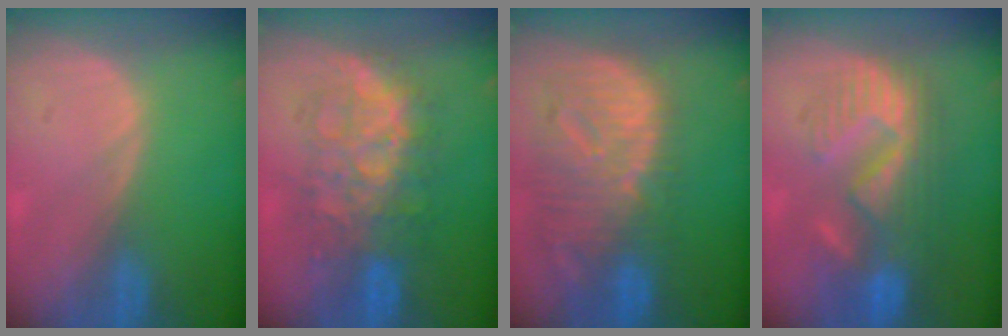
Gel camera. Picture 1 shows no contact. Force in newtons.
{"total": 8.9, "press": 8.9, "slide": 0.5}
{"total": 12.6, "press": 10.8, "slide": 6.4}
{"total": 9.8, "press": 9.5, "slide": 2.5}